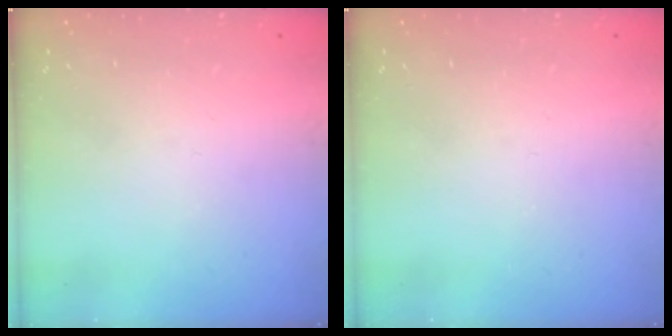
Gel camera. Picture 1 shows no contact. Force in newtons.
{"total": 0.0}